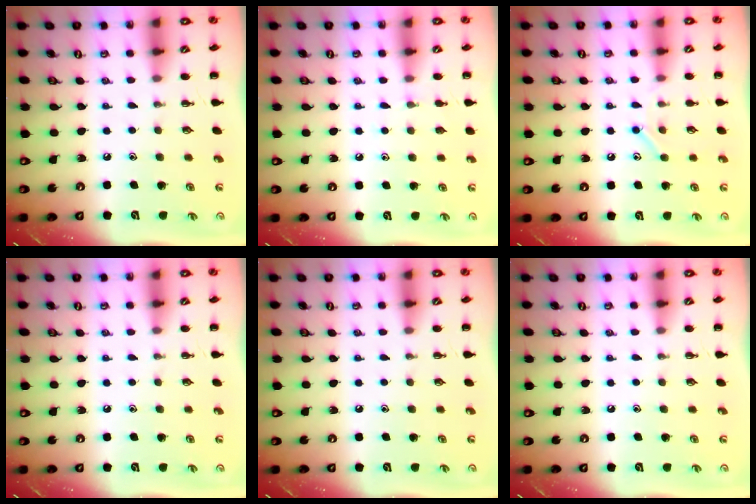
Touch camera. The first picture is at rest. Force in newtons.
{"total": 4.0, "press": 3.8, "slide": 1.2}
{"total": 8.0, "press": 7.9, "slide": 0.6}
{"total": 0.0}
{"total": 0.0}
{"total": 0.0}